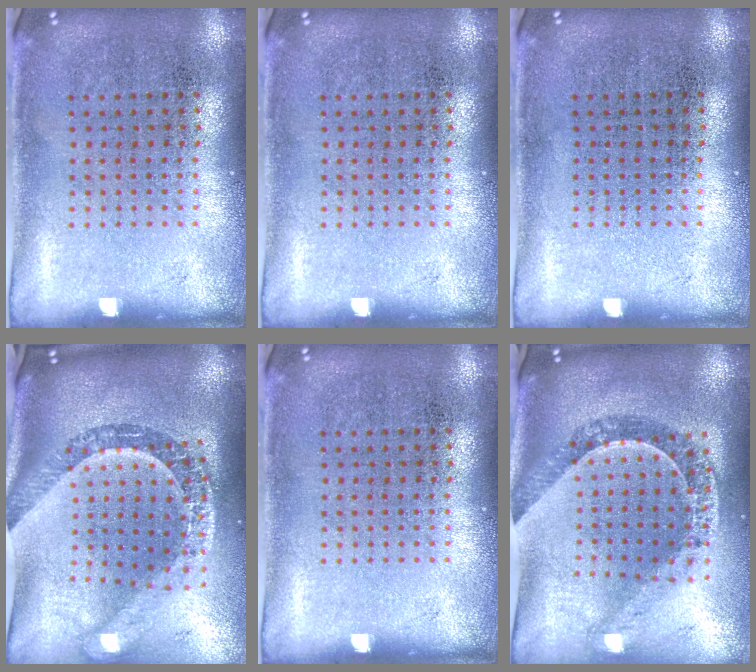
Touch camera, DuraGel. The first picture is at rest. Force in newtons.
{"total": 0.0}
{"total": 0.0}
{"total": 3.5, "press": 2.5, "slide": 2.4}
{"total": 0.0}
{"total": 1.2, "press": 1.1, "slide": 0.3}